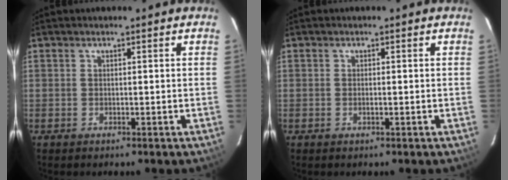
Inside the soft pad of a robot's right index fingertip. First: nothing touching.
{"total": 0.7, "force": [-0.2, 0.0, 0.7], "torque": [-0.012, 0.002, -0.003]}